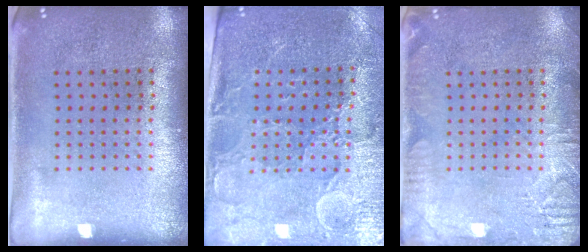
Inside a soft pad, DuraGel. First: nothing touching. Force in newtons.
{"total": 3.3, "press": 3.1, "slide": 1.1}
{"total": 2.8, "press": 2.7, "slide": 0.4}